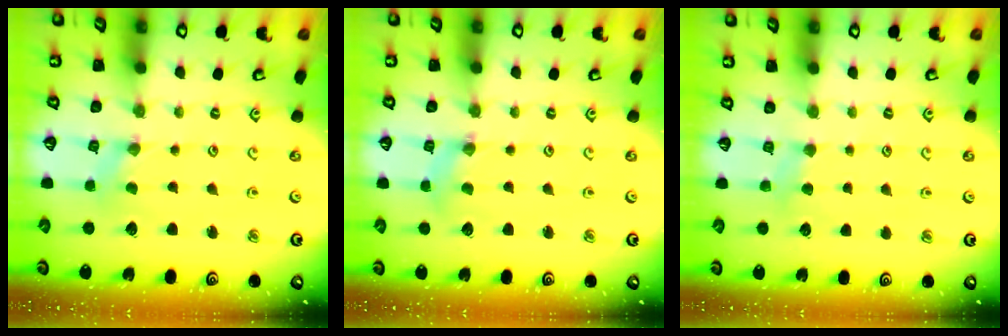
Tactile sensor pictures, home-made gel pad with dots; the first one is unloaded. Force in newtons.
{"total": 1.7, "press": 1.6, "slide": 0.3}
{"total": 2.9, "press": 2.8, "slide": 0.5}